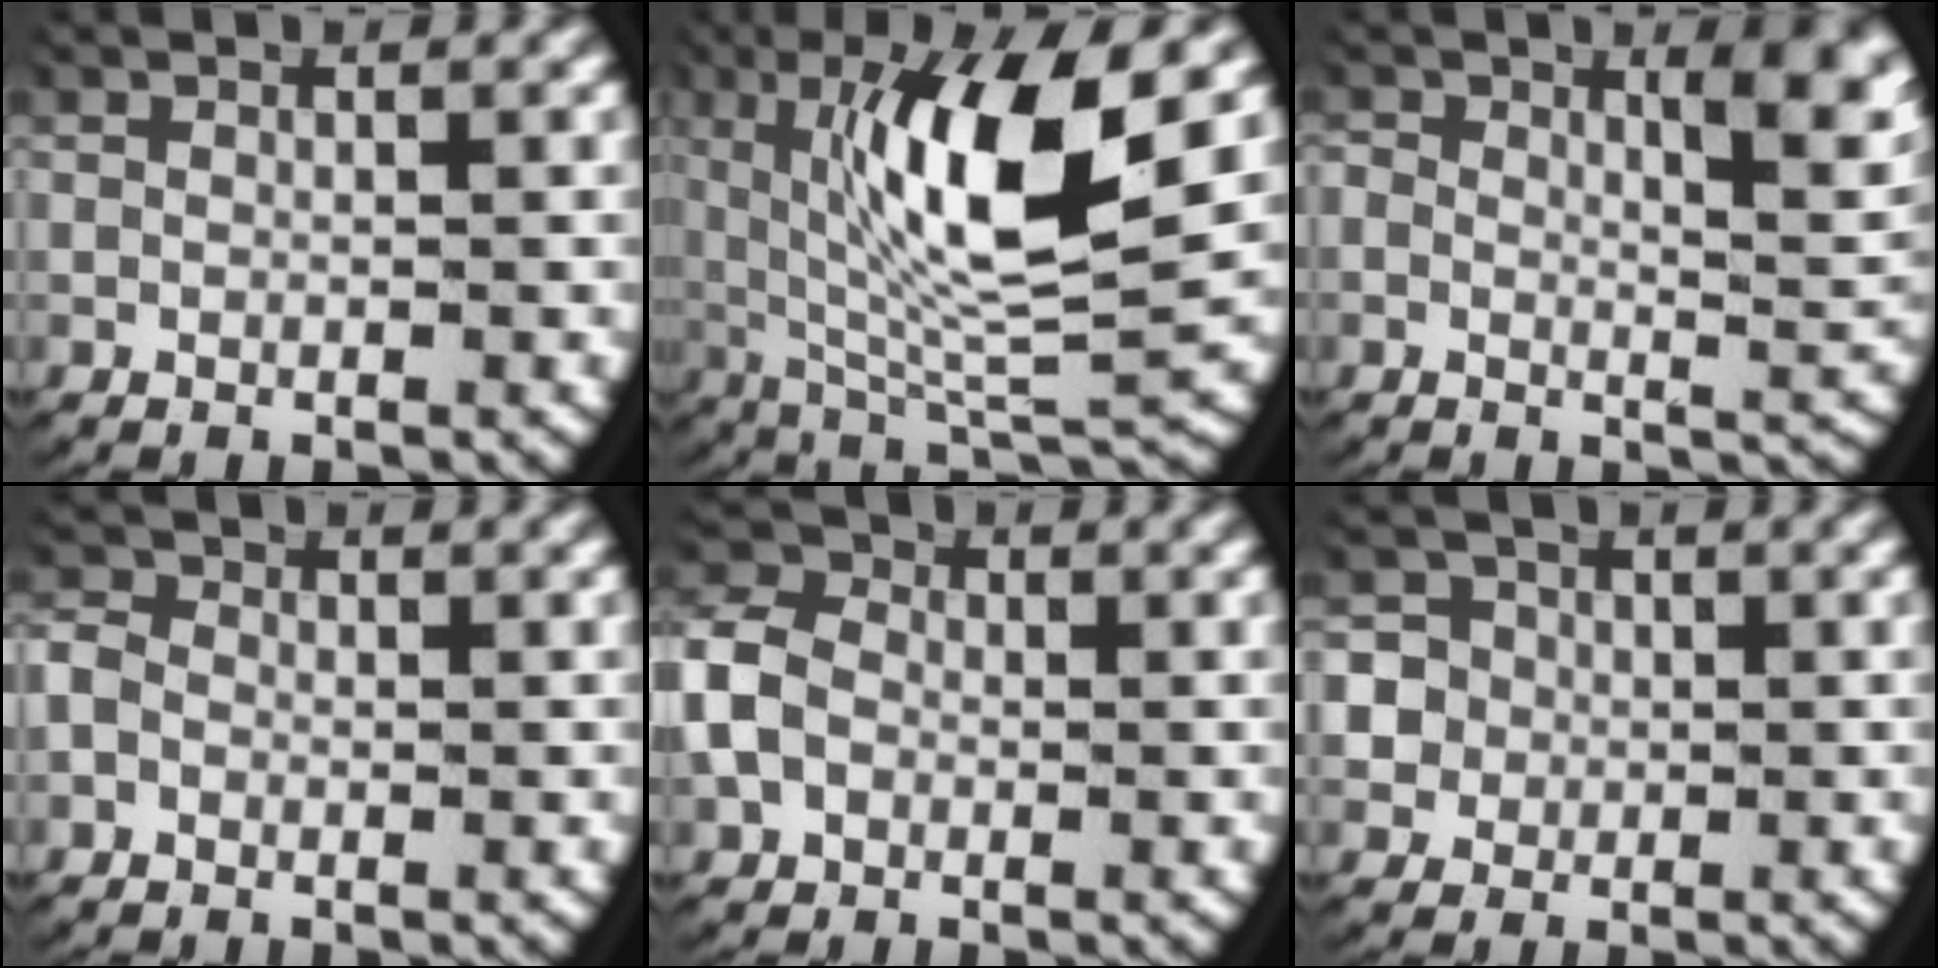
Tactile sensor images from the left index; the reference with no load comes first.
{"total": 11.8, "force": [2.2, 4.2, 10.8], "torque": [-0.207, -0.004, 0.043]}
{"total": 5.2, "force": [2.0, 1.9, 4.5], "torque": [-0.065, -0.011, 0.030]}
{"total": 2.4, "force": [-0.2, 2.2, 1.0], "torque": [-0.033, 0.002, -0.010]}
{"total": 5.4, "force": [0.0, 4.7, 2.7], "torque": [-0.067, 0.002, -0.008]}
{"total": 7.3, "force": [-0.2, 6.9, 2.5], "torque": [-0.077, -0.019, -0.007]}